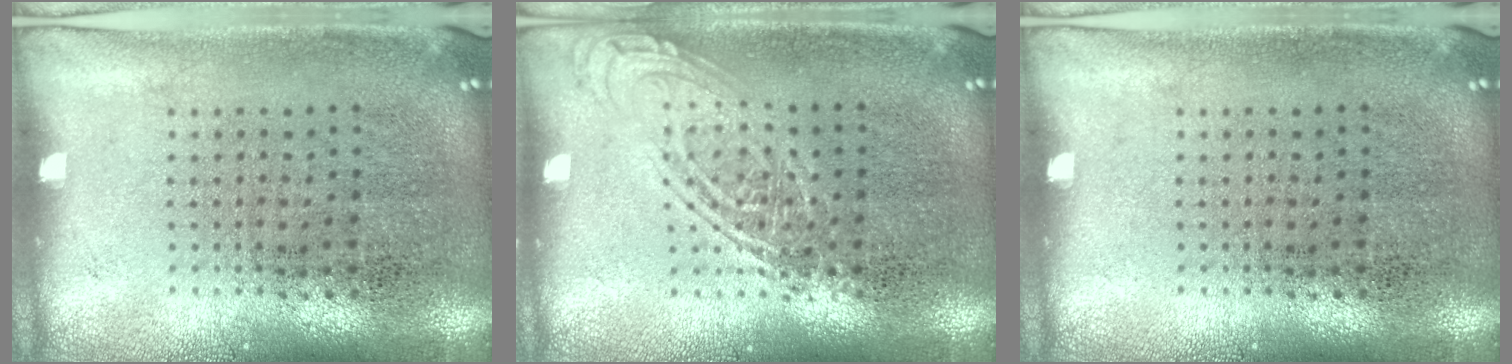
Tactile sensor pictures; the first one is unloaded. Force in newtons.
{"total": 2.4, "press": 2.3, "slide": 0.3}
{"total": 0.0}